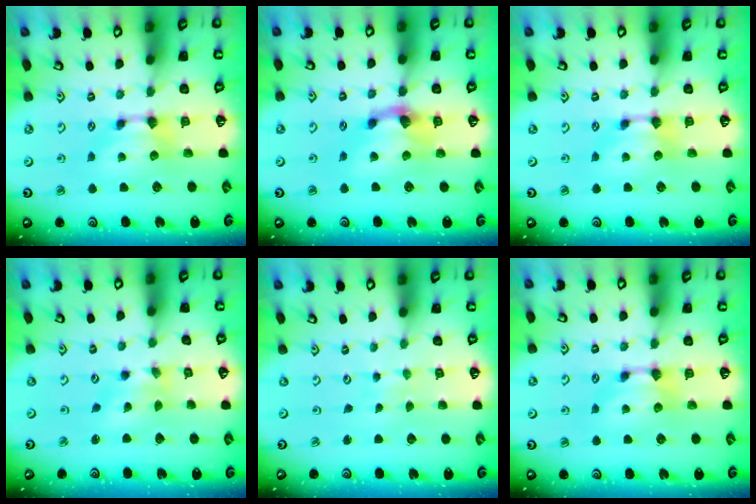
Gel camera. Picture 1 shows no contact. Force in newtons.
{"total": 2.3, "press": 1.4, "slide": 1.8}
{"total": 0.0}
{"total": 1.4, "press": 0.9, "slide": 1.1}
{"total": 5.6, "press": 5.6, "slide": 0.3}
{"total": 0.0}